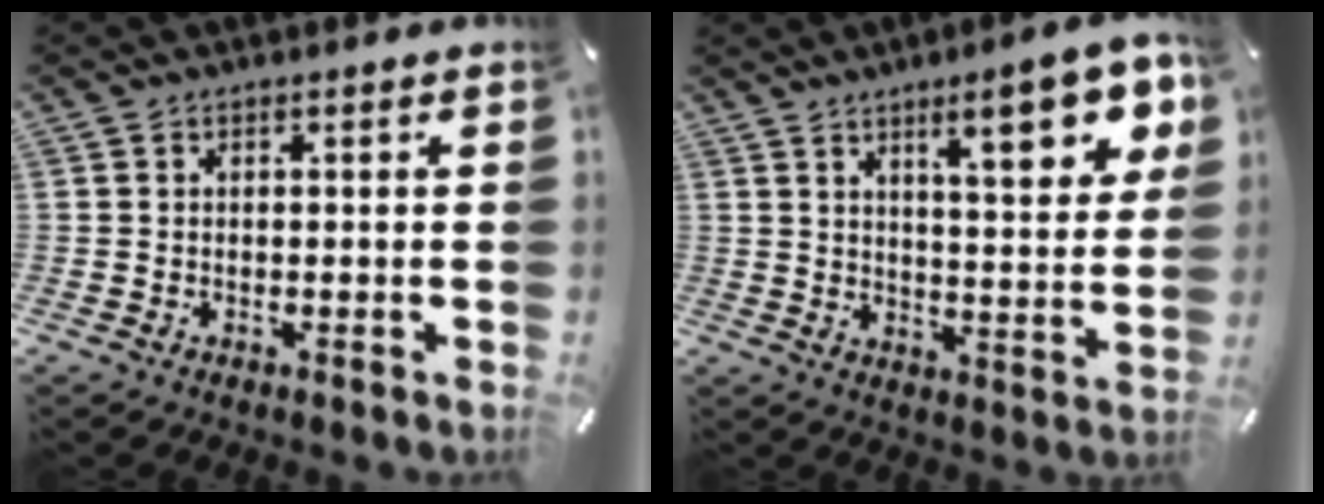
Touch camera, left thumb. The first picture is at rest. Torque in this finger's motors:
{"motor_torque": [2.46, 2.40, 1.43, -1.34, 0.16]}